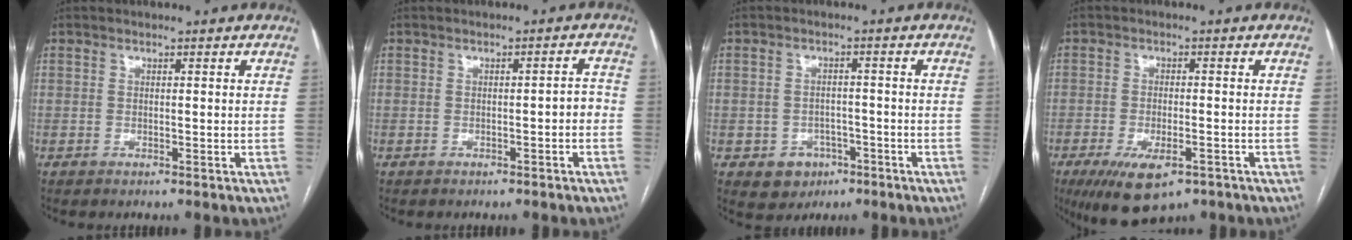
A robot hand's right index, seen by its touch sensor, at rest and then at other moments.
{"total": 2.0, "force": [-0.8, 0.7, 1.7], "torque": [-0.019, 0.009, -0.009]}
{"total": 4.7, "force": [-2.2, 4.0, 1.3], "torque": [-0.014, 0.007, -0.021]}
{"total": 8.9, "force": [-5.3, 3.5, 6.2], "torque": [-0.108, -0.016, -0.080]}